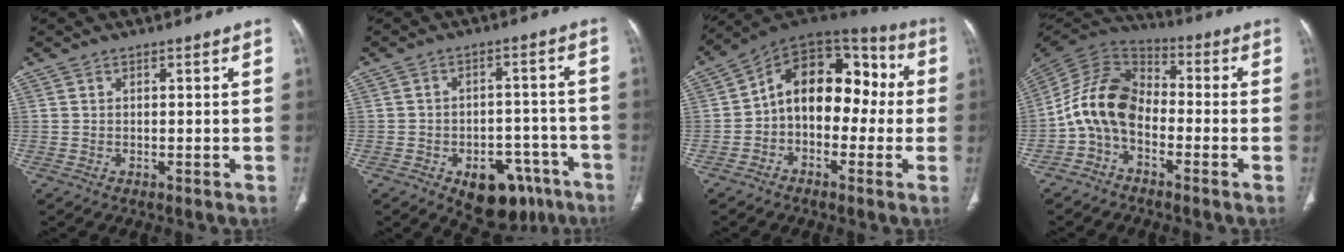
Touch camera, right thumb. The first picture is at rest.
{"total": 13.0, "force": [-7.3, 7.9, 7.4], "torque": [-0.056, 0.046, -0.092]}
{"total": 15.9, "force": [-0.5, 10.6, 11.8], "torque": [-0.130, 0.058, -0.024]}
{"total": 12.4, "force": [-3.2, 8.3, 8.5], "torque": [-0.158, 0.060, -0.076]}